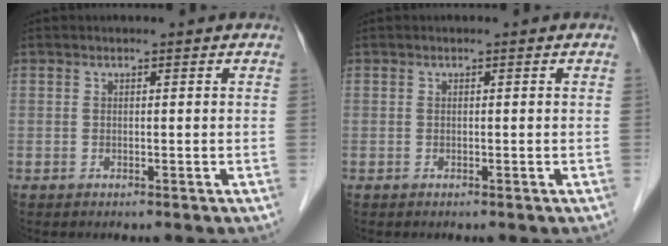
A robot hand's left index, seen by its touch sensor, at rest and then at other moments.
{"total": 0.0}